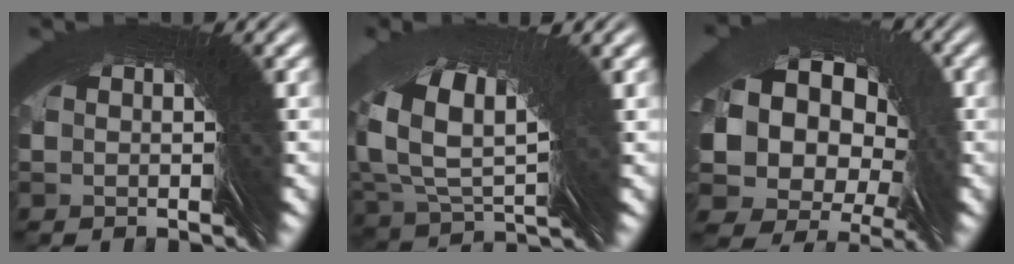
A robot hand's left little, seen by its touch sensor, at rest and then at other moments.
{"total": 4.5, "force": [2.0, 2.3, 3.3], "torque": [-0.073, 0.007, 0.033]}
{"total": 9.7, "force": [2.7, 9.1, 2.1], "torque": [-0.102, -0.012, 0.036]}